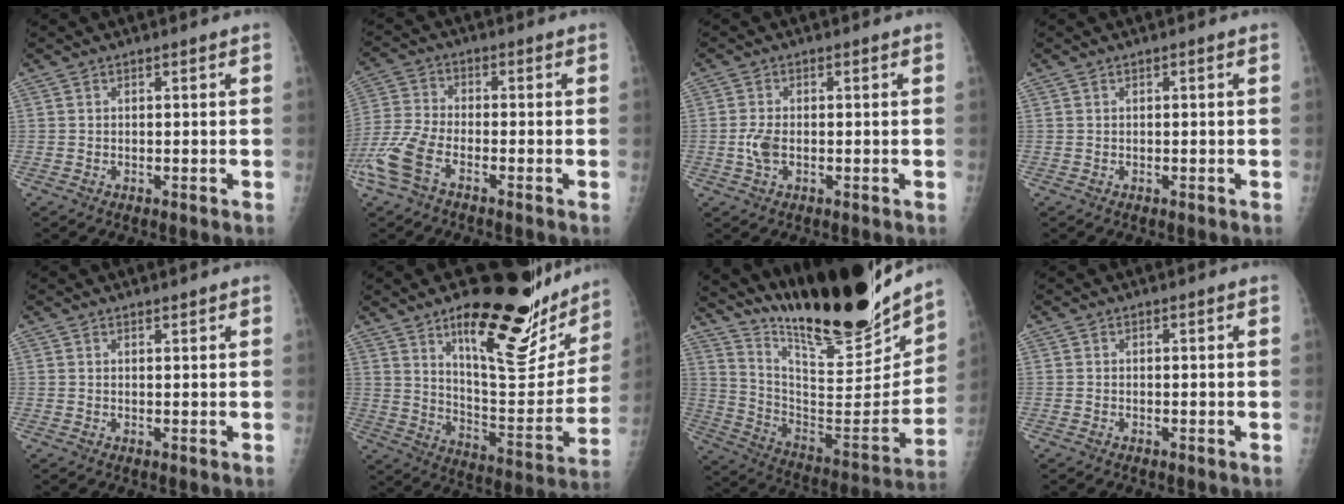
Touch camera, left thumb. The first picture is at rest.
{"total": 8.6, "force": [-4.6, 3.7, 6.2], "torque": [-0.154, 0.013, -0.101]}
{"total": 3.1, "force": [-0.4, 1.7, 2.5], "torque": [-0.059, 0.000, -0.012]}
{"total": 0.0}
{"total": 0.6, "force": [0.6, 0.0, 0.0], "torque": [0.005, -0.006, 0.010]}
{"total": 26.1, "force": [16.2, 9.0, 18.4], "torque": [-0.208, -0.084, 0.246]}
{"total": 27.1, "force": [22.5, 5.0, 14.4], "torque": [-0.197, -0.125, 0.357]}
{"total": 0.0}